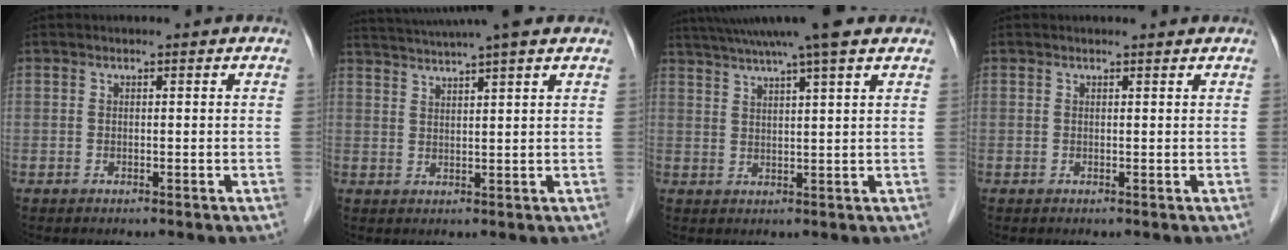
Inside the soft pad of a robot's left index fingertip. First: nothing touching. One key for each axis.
{"total": 11.1, "fx": 9.5, "fy": -0.5, "fz": 5.6, "tx": -0.104, "ty": 0.032, "tz": 0.132}
{"total": 11.5, "fx": 9.4, "fy": -0.7, "fz": 6.6, "tx": -0.118, "ty": 0.026, "tz": 0.131}
{"total": 1.0, "fx": 1.0, "fy": -0.1, "fz": 0.1, "tx": -0.012, "ty": -0.001, "tz": 0.010}